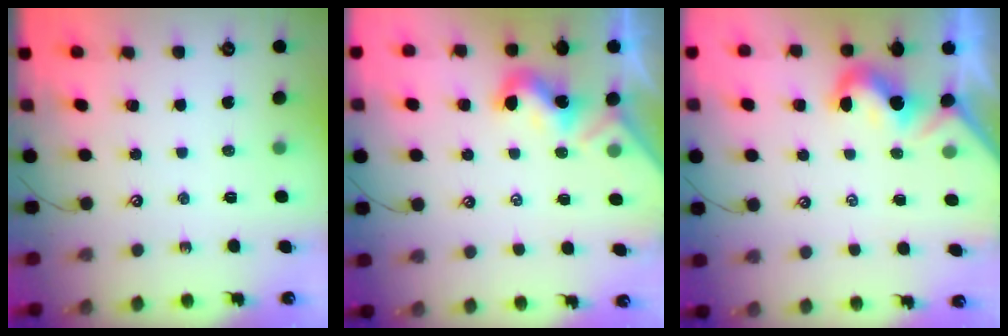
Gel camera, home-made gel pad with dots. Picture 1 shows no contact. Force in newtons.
{"total": 2.0, "press": 2.0, "slide": 0.5}
{"total": 2.0, "press": 1.9, "slide": 0.6}